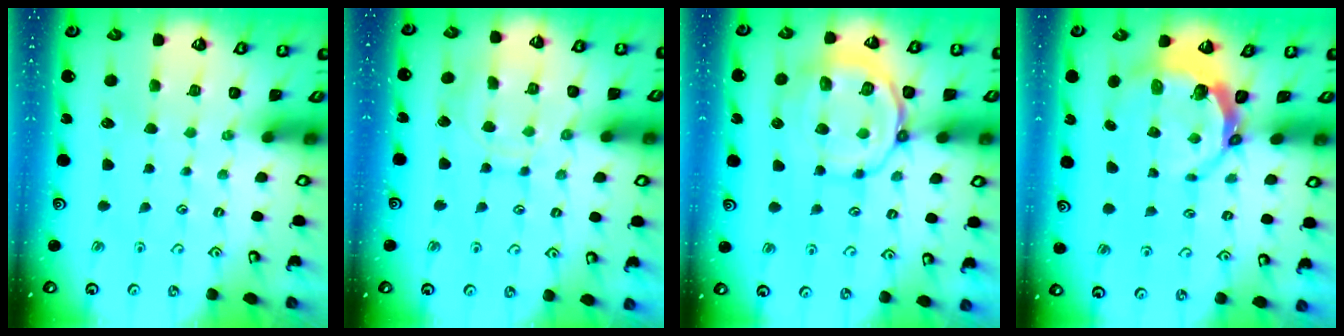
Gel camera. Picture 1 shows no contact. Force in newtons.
{"total": 8.9, "press": 8.9, "slide": 0.8}
{"total": 11.9, "press": 11.7, "slide": 1.8}
{"total": 6.3, "press": 4.9, "slide": 3.8}